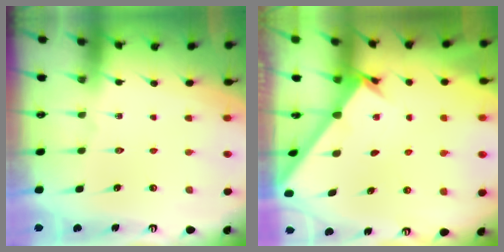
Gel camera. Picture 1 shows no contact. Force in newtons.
{"total": 1.6, "press": 1.6, "slide": 0.1}